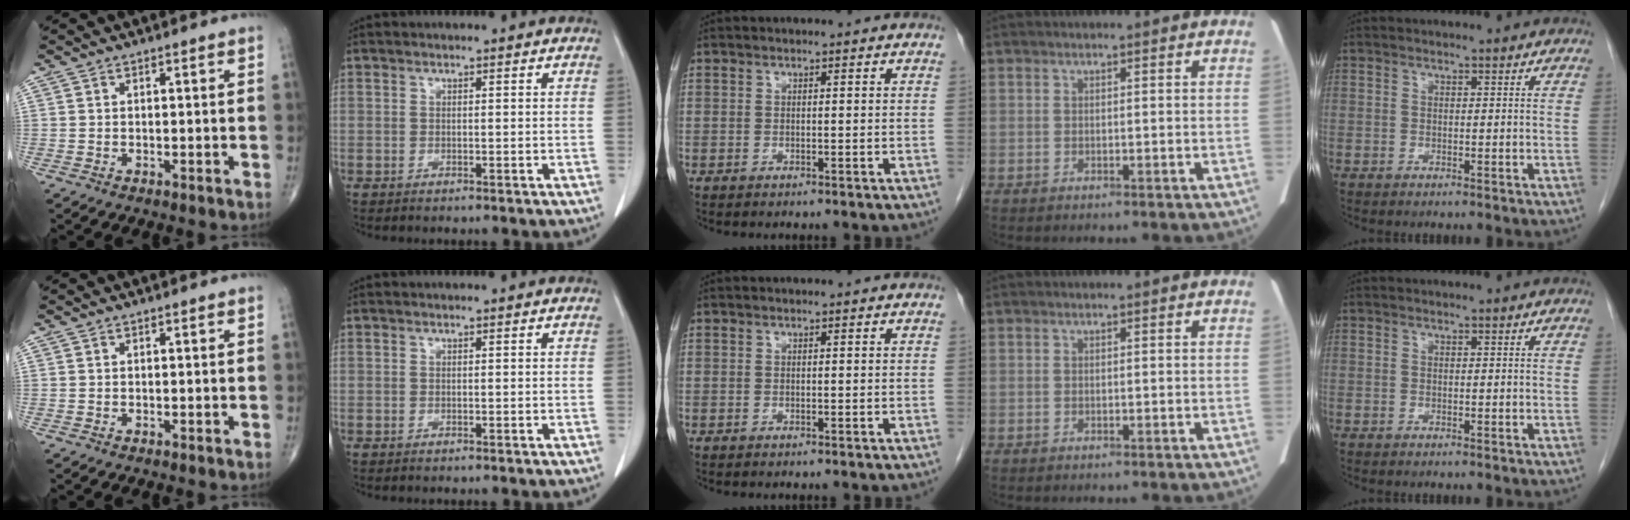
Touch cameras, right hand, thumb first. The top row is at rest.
{}